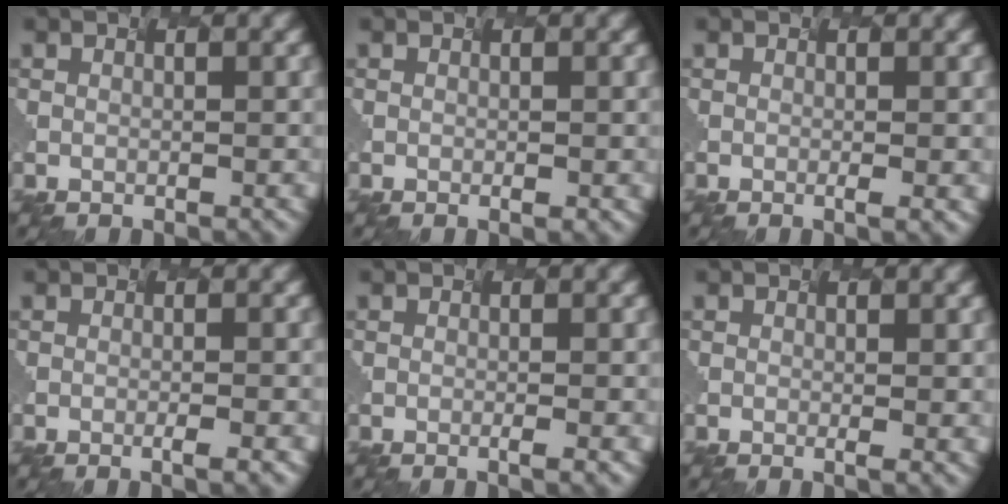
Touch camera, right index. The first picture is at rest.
{"total": 0.9, "force": [-0.2, 0.2, 0.9], "torque": [-0.001, 0.005, 0.004]}
{"total": 1.6, "force": [-0.3, 0.2, 1.5], "torque": [-0.013, 0.005, 0.001]}
{"total": 2.4, "force": [-0.7, 0.6, 2.2], "torque": [-0.015, 0.007, 0.000]}
{"total": 1.9, "force": [-0.3, 0.5, 1.8], "torque": [-0.008, 0.008, -0.002]}
{"total": 0.9, "force": [-0.4, -0.3, 0.8], "torque": [-0.019, -0.004, 0.010]}